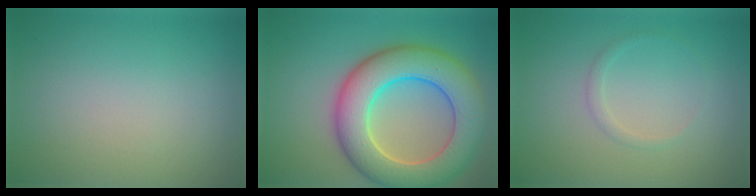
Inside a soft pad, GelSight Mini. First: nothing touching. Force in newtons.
{"total": 10.4, "press": 10.4, "slide": 0.6}
{"total": 0.9, "press": 0.9, "slide": 0.0}